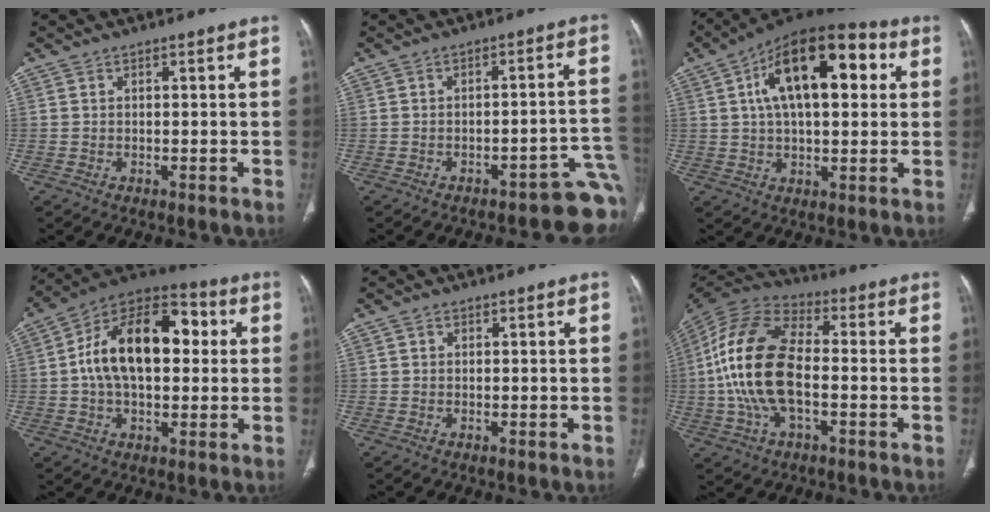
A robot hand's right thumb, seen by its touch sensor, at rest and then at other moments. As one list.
[{"total": 10.8, "force": [-7.0, 3.7, 7.3], "torque": [-0.033, 0.068, -0.082]}, {"total": 20.3, "force": [5.5, 9.6, 17.0], "torque": [-0.250, 0.020, 0.078]}, {"total": 20.0, "force": [2.4, 11.8, 16.0], "torque": [-0.244, 0.034, 0.032]}, {"total": 0.7, "force": [0.2, 0.7, 0.3], "torque": [0.000, 0.002, 0.002]}, {"total": 18.5, "force": [-1.7, 9.7, 15.7], "torque": [-0.317, 0.028, -0.034]}]